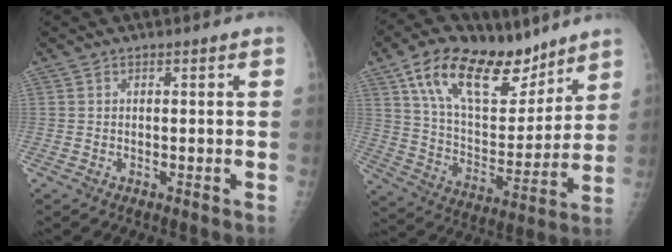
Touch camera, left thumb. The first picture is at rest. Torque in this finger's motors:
{"motor_torque": [0.44, 0.44, 1.44, -1.33, 0.36]}